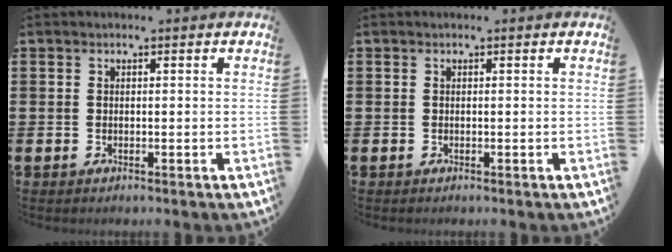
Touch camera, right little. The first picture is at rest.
{"total": 0.0}